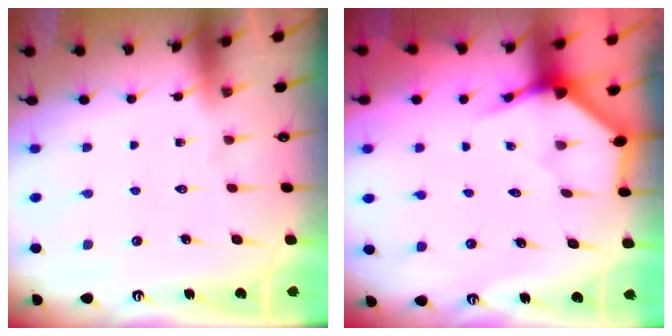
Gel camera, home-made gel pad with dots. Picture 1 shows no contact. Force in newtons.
{"total": 3.7, "press": 3.7, "slide": 0.2}